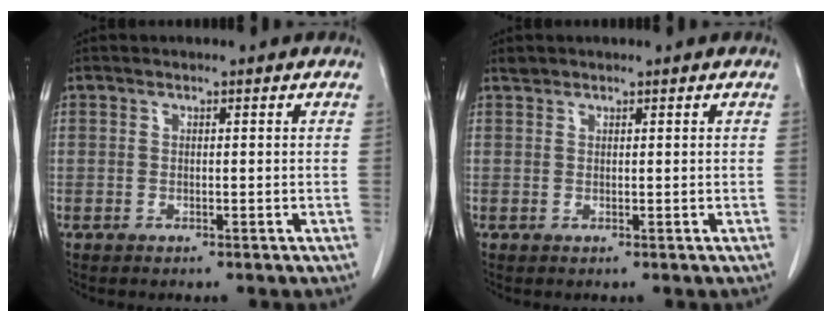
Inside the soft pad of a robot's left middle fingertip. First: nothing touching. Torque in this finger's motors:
{"motor_torque": [0.04, -0.03, -0.15, -0.01]}